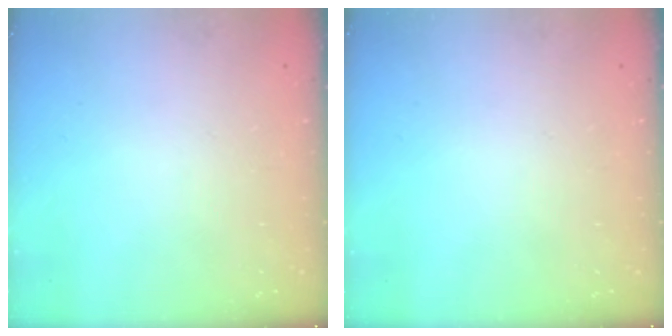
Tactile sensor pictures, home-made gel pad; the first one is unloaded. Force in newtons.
{"total": 0.0}